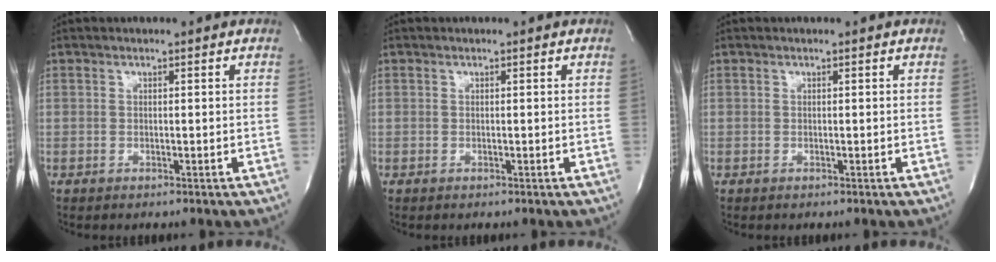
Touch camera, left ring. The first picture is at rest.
{"total": 0.0}
{"total": 0.0}